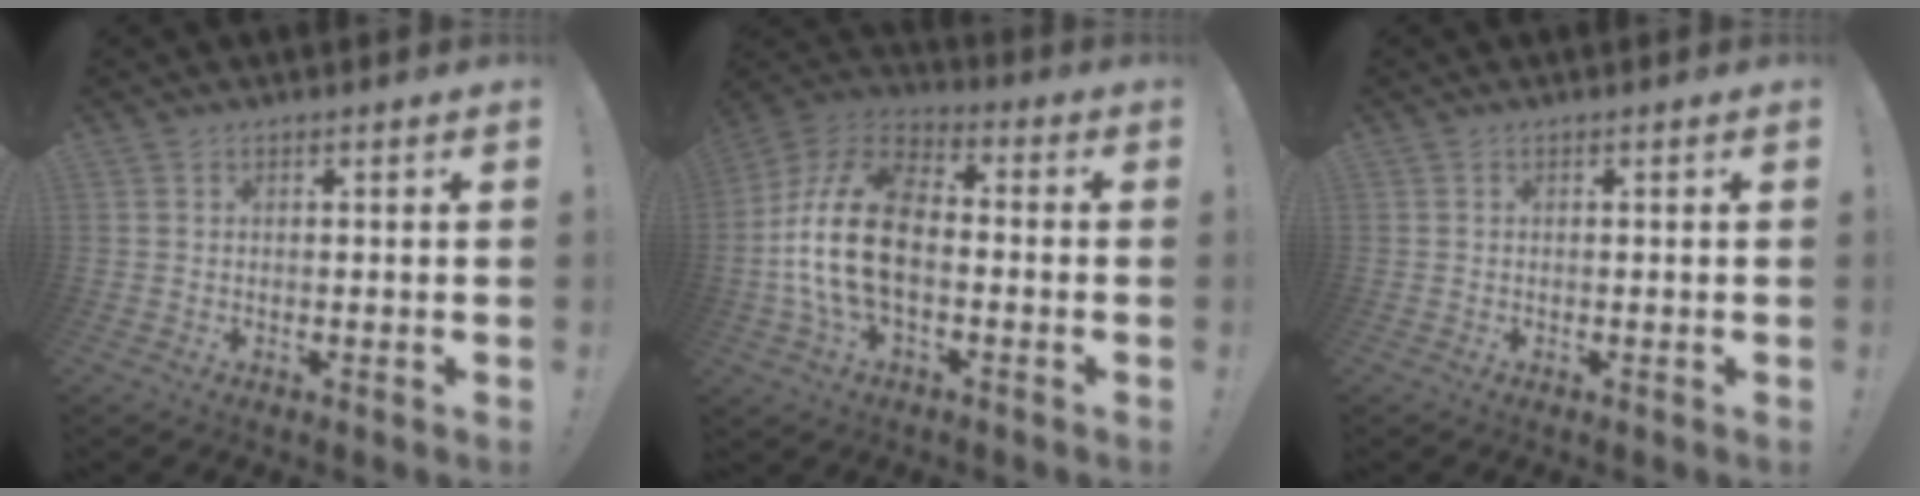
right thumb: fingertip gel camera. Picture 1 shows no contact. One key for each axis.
{"total": 19.5, "fx": -2.6, "fy": 11.8, "fz": 15.3, "tx": -0.300, "ty": 0.030, "tz": -0.036}
{"total": 0.0}